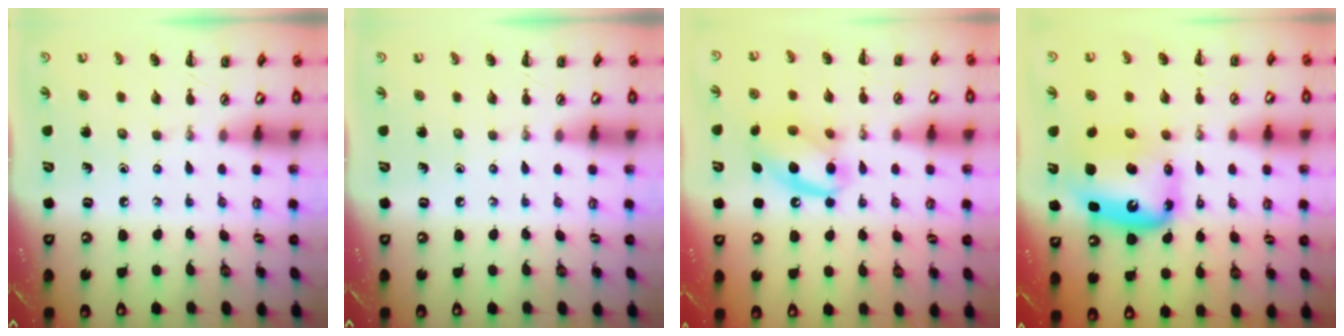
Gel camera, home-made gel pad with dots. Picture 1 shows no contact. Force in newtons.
{"total": 0.0}
{"total": 13.8, "press": 13.7, "slide": 1.7}
{"total": 11.6, "press": 11.1, "slide": 3.3}